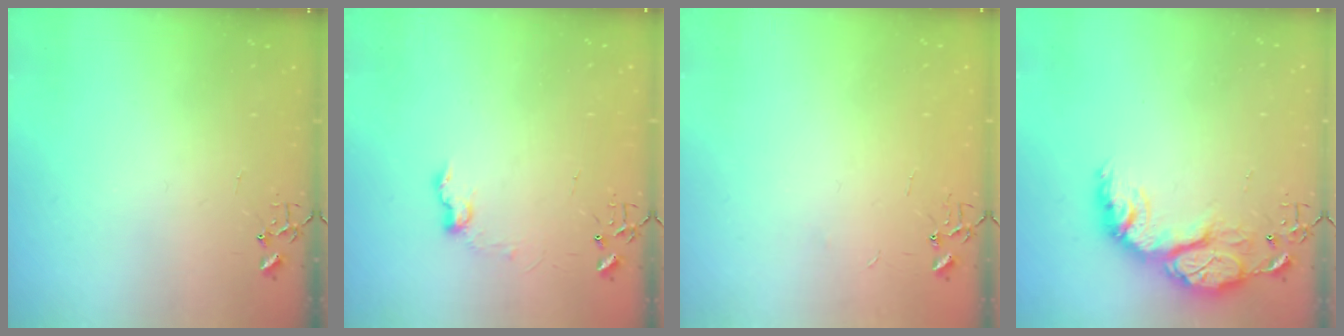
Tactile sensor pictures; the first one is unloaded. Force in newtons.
{"total": 7.8, "press": 7.8, "slide": 0.8}
{"total": 2.4, "press": 2.4, "slide": 0.3}
{"total": 16.7, "press": 16.7, "slide": 1.3}